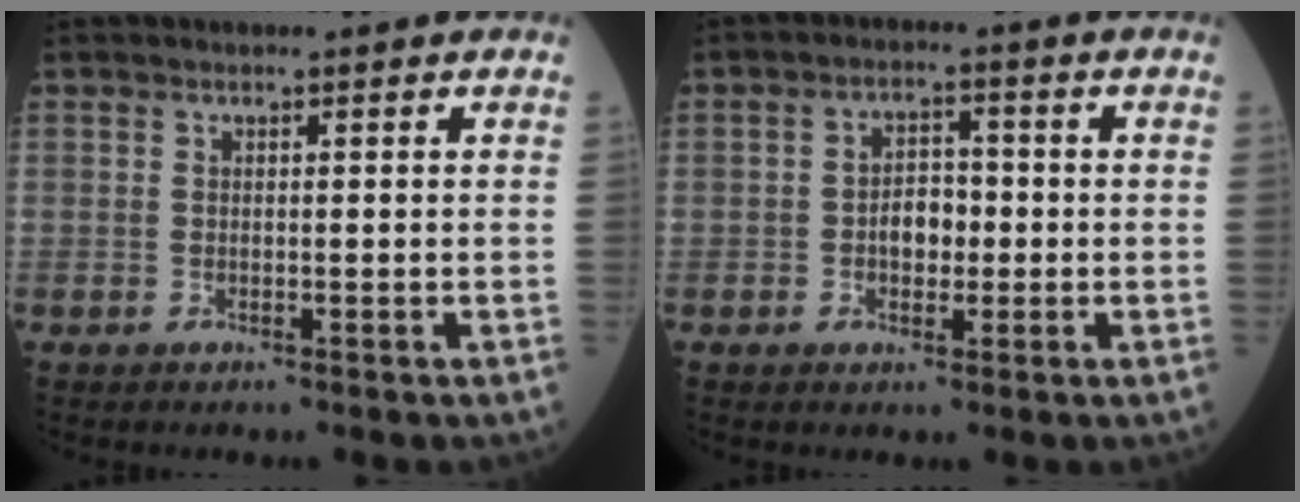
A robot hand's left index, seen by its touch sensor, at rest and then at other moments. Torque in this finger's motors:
{"motor_torque": [0.11, 0.11, 0.05, 0.05]}